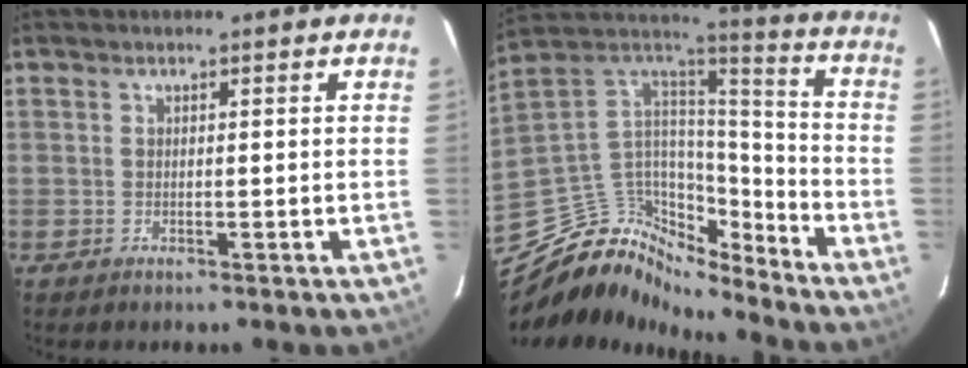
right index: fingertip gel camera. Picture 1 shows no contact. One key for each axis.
{"total": 14.6, "fx": -13.1, "fy": 5.9, "fz": 3.0, "tx": -0.073, "ty": 0.055, "tz": -0.244}